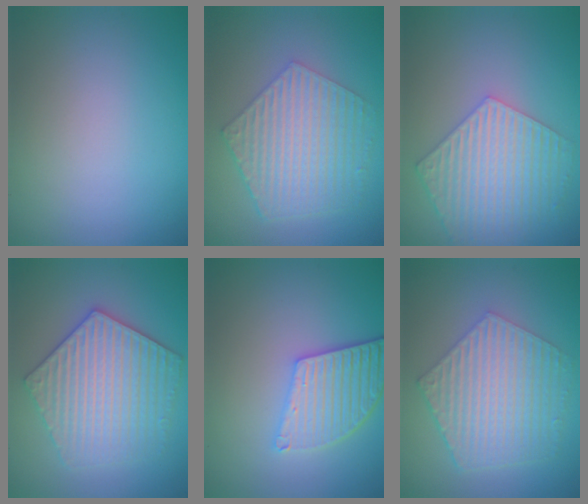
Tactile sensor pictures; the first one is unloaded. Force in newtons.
{"total": 6.2, "press": 4.5, "slide": 4.3}
{"total": 5.8, "press": 4.6, "slide": 3.6}
{"total": 6.2, "press": 6.1, "slide": 1.0}
{"total": 4.5, "press": 3.8, "slide": 2.5}
{"total": 6.2, "press": 4.5, "slide": 4.3}